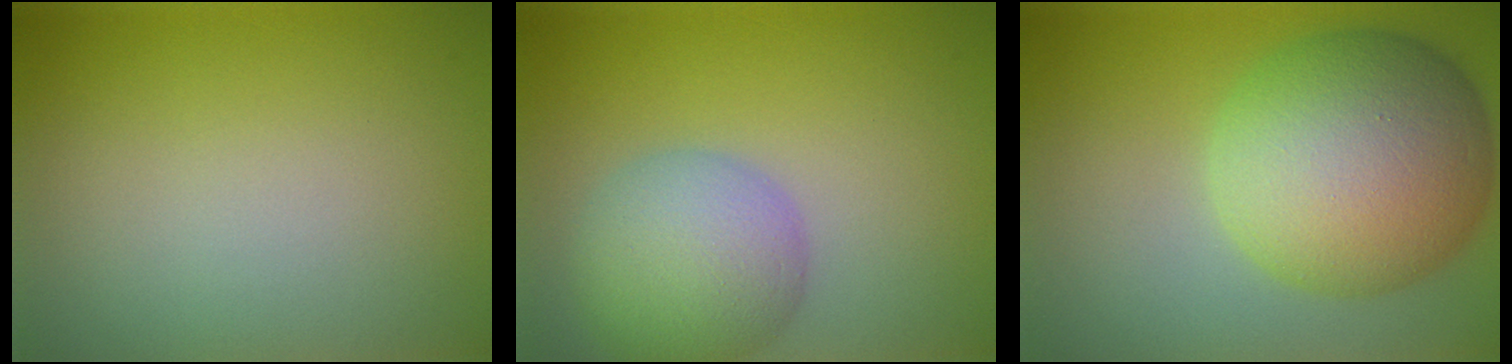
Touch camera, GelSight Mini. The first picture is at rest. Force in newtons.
{"total": 6.0, "press": 6.0, "slide": 0.4}
{"total": 11.9, "press": 11.9, "slide": 0.2}